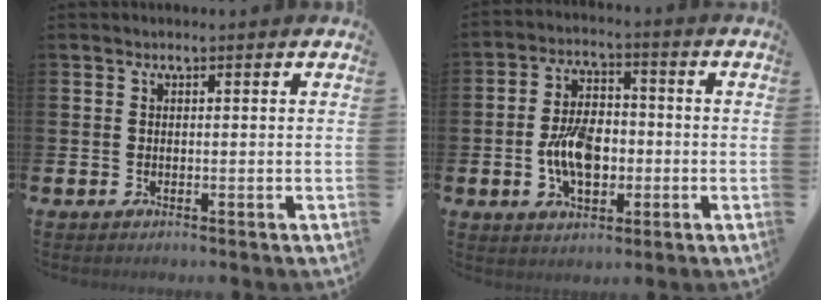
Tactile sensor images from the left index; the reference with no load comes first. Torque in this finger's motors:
{"motor_torque": [1.12, 1.02, 0.22, 0.06]}